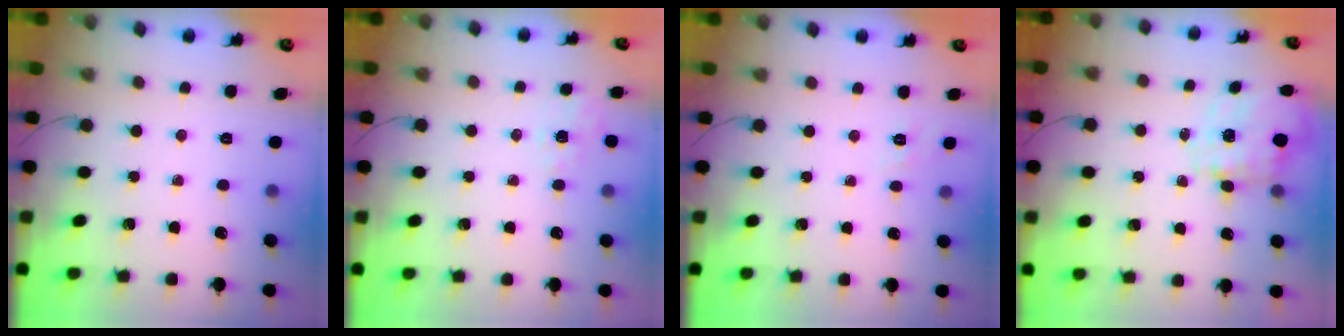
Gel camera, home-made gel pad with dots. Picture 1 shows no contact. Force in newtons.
{"total": 2.1, "press": 1.3, "slide": 1.7}
{"total": 1.8, "press": 1.2, "slide": 1.4}
{"total": 2.9, "press": 2.7, "slide": 1.1}